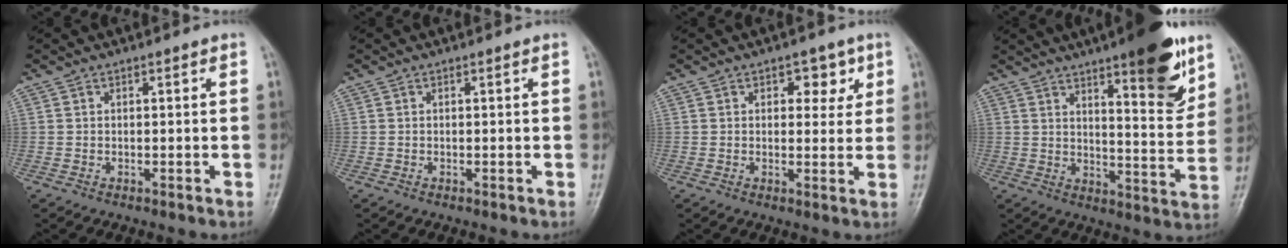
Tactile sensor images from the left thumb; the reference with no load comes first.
{"total": 0.0}
{"total": 4.8, "force": [2.2, 3.2, 2.9], "torque": [-0.003, -0.008, 0.024]}
{"total": 15.7, "force": [9.5, 3.8, 11.9], "torque": [-0.138, -0.058, 0.141]}